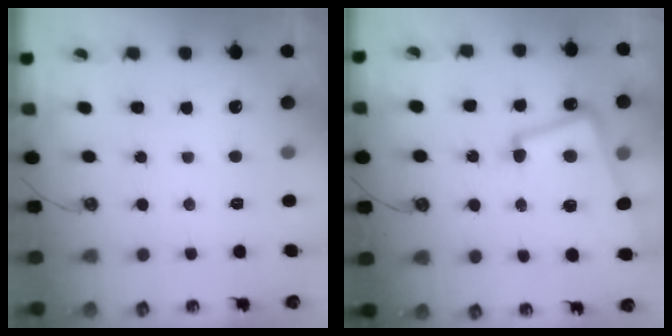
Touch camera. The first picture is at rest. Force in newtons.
{"total": 8.9, "press": 8.7, "slide": 2.2}